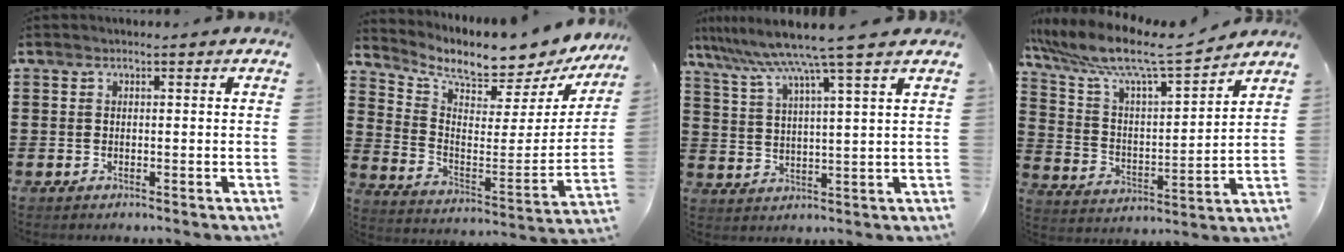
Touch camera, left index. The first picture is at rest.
{"total": 6.4, "force": [5.7, 0.6, 2.7], "torque": [-0.068, -0.064, 0.087]}
{"total": 8.1, "force": [6.7, -1.5, 4.4], "torque": [-0.111, -0.038, 0.108]}
{"total": 9.1, "force": [7.6, 1.0, 4.9], "torque": [-0.127, -0.048, 0.123]}